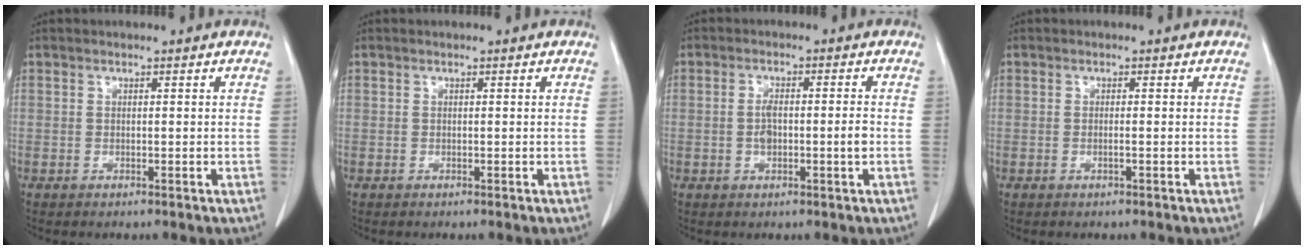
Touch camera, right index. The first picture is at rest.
{"total": 0.0}
{"total": 4.5, "force": [-0.7, 0.9, 4.4], "torque": [-0.089, 0.002, -0.011]}
{"total": 0.8, "force": [-0.2, -0.1, 0.7], "torque": [-0.015, -0.001, -0.003]}